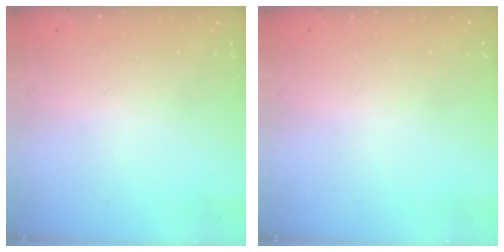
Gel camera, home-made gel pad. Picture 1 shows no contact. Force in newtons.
{"total": 0.0}